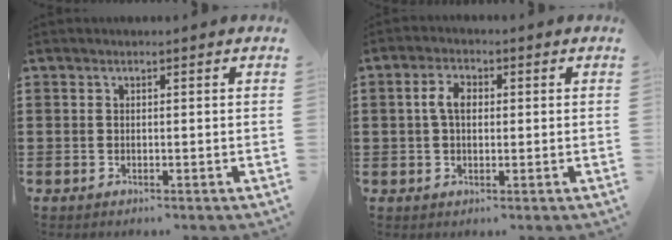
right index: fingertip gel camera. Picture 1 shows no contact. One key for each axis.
{"total": 3.9, "fx": 0.4, "fy": 2.2, "fz": 3.2, "tx": -0.074, "ty": 0.008, "tz": 0.003}